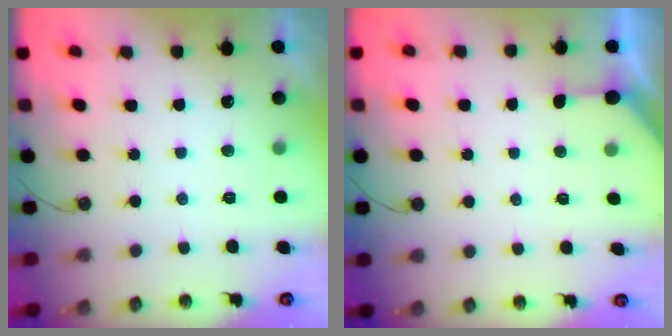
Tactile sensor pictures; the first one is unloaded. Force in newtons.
{"total": 2.0, "press": 2.0, "slide": 0.2}